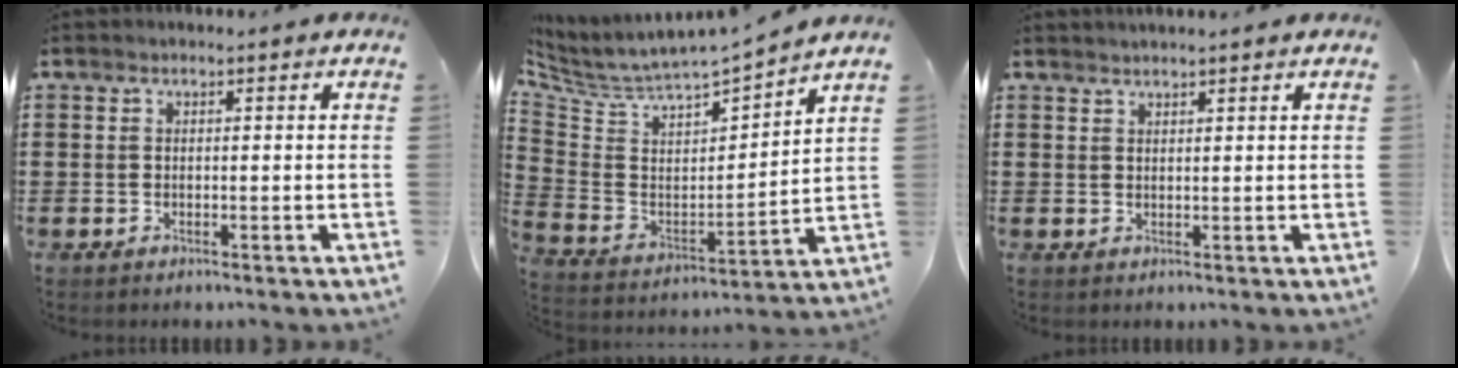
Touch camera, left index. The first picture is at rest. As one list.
[{"total": 4.3, "force": [3.9, 1.5, 1.1], "torque": [-0.050, -0.044, 0.060]}, {"total": 1.2, "force": [1.1, -0.1, 0.2], "torque": [-0.004, -0.001, 0.023]}]